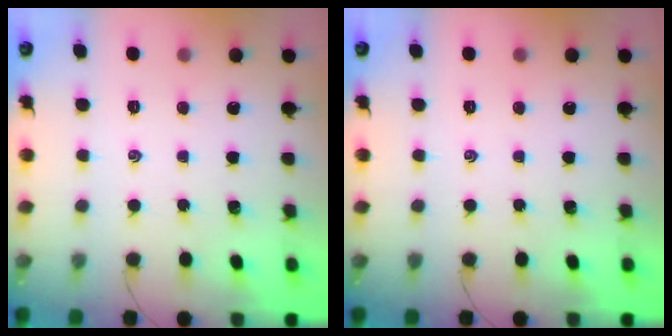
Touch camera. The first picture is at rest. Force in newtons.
{"total": 0.0}